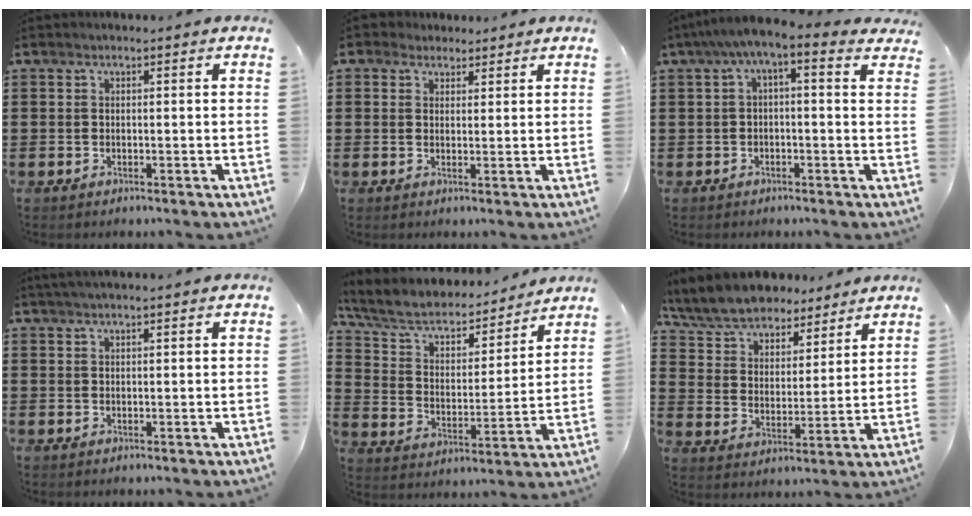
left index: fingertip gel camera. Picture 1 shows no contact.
{"total": 2.3, "force": [1.9, 1.2, 0.1], "torque": [-0.008, 0.009, 0.037]}
{"total": 3.4, "force": [0.3, 0.6, 3.3], "torque": [-0.068, -0.013, -0.004]}
{"total": 1.3, "force": [1.0, -0.1, 0.8], "torque": [-0.016, -0.001, 0.020]}
{"total": 5.7, "force": [4.4, 2.5, 2.5], "torque": [-0.073, -0.028, 0.070]}
{"total": 7.4, "force": [7.0, 2.0, 1.5], "torque": [-0.066, -0.036, 0.126]}